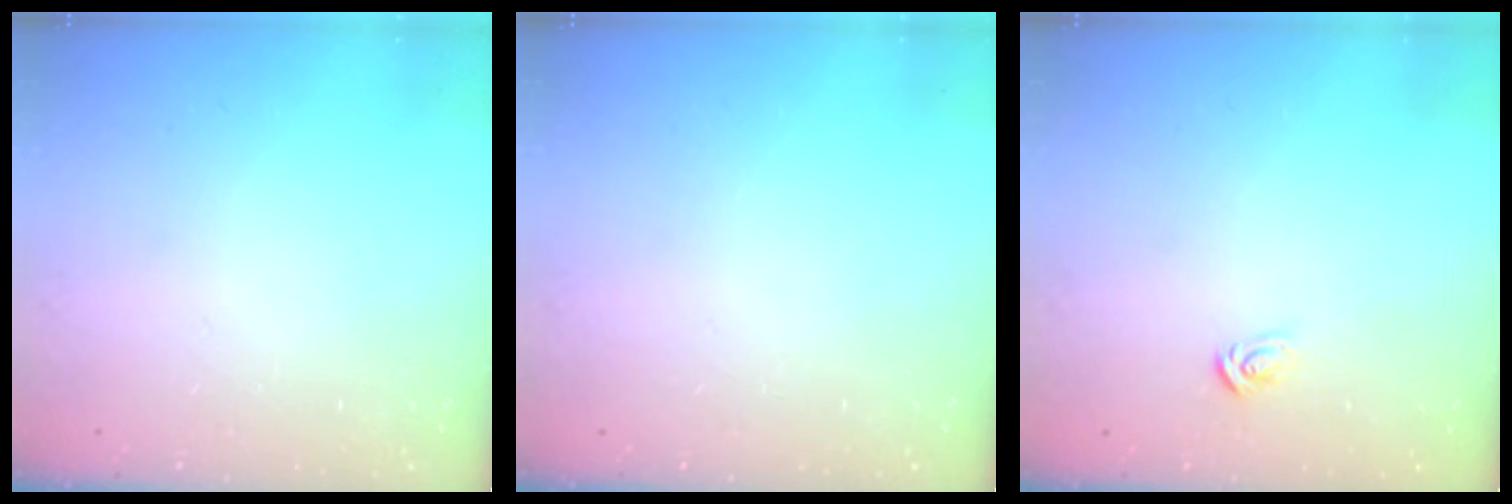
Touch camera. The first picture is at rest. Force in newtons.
{"total": 0.0}
{"total": 2.7, "press": 2.7, "slide": 0.3}